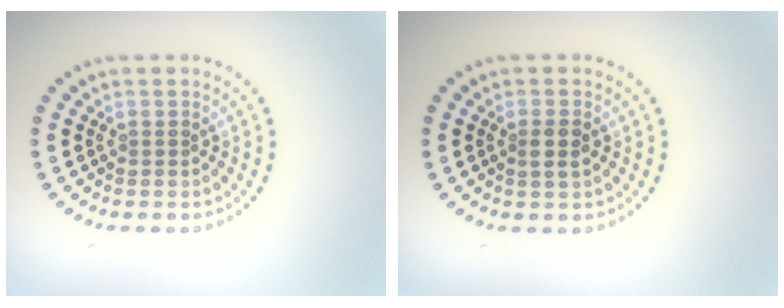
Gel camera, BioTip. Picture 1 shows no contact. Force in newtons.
{"total": 1.5, "press": 1.5, "slide": 0.5}